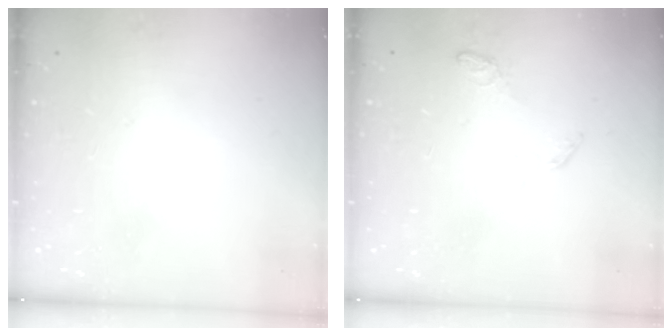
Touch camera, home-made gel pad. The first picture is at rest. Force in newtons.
{"total": 4.5, "press": 4.5, "slide": 0.5}